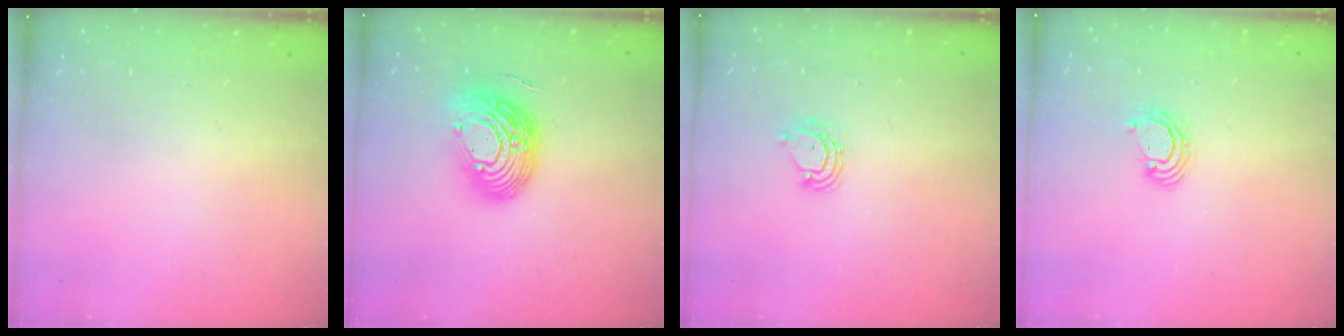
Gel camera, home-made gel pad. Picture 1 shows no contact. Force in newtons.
{"total": 16.1, "press": 16.0, "slide": 1.8}
{"total": 5.5, "press": 5.5, "slide": 0.3}
{"total": 3.9, "press": 3.8, "slide": 0.2}